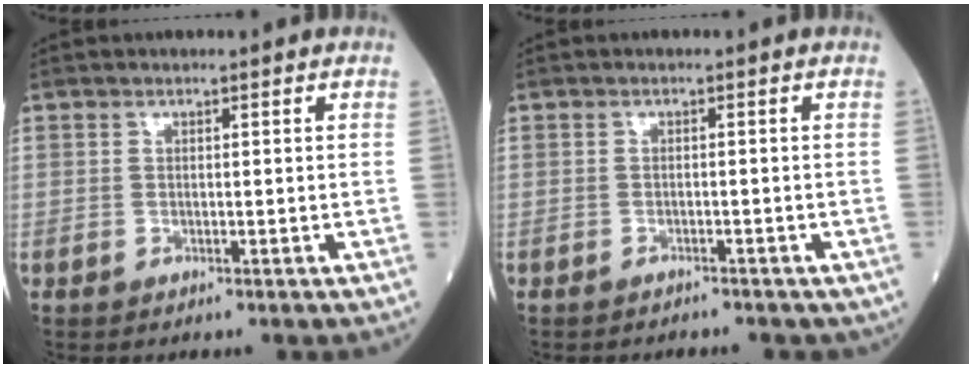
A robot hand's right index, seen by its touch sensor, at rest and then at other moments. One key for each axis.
{"total": 3.4, "fx": -3.0, "fy": 1.5, "fz": 0.8, "tx": -0.015, "ty": -0.001, "tz": -0.031}